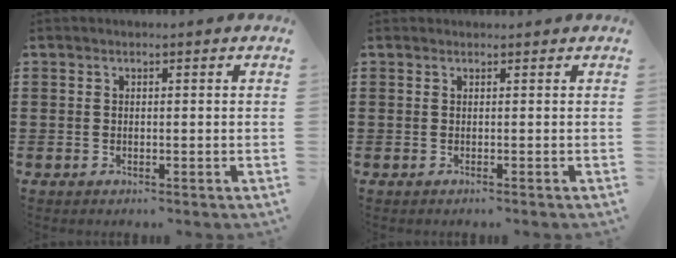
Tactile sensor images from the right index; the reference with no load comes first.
{"total": 0.0}